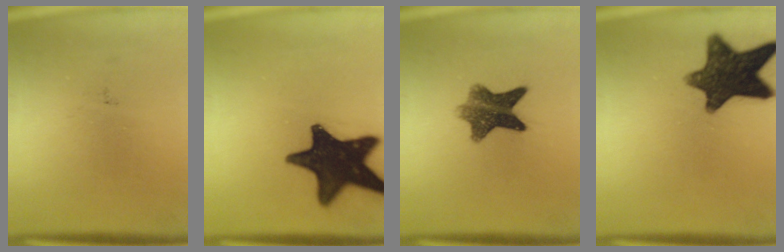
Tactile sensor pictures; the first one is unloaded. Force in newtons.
{"total": 17.8}
{"total": 8.1}
{"total": 13.4}